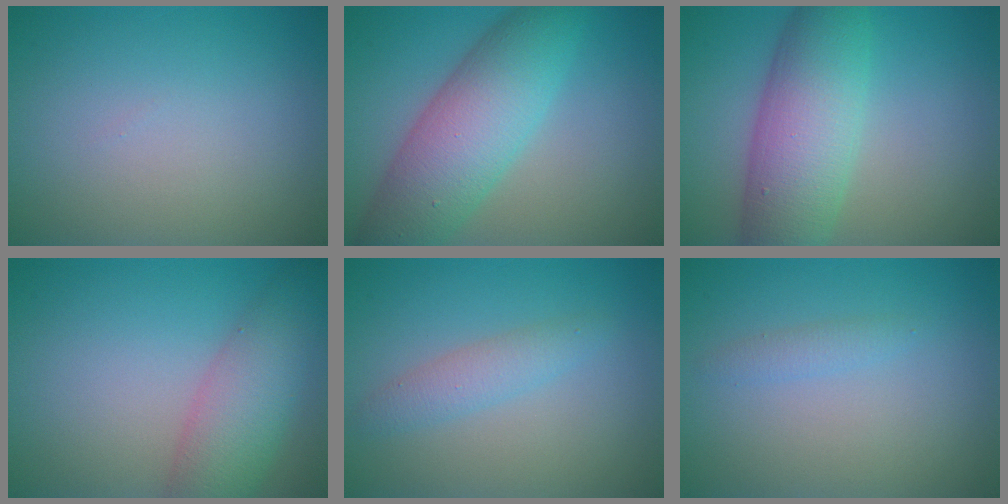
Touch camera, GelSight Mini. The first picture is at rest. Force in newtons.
{"total": 8.1, "press": 8.1, "slide": 0.1}
{"total": 8.0, "press": 8.0, "slide": 0.1}
{"total": 5.6, "press": 5.6, "slide": 0.3}
{"total": 2.1, "press": 2.1, "slide": 0.0}
{"total": 1.0, "press": 1.0, "slide": 0.0}